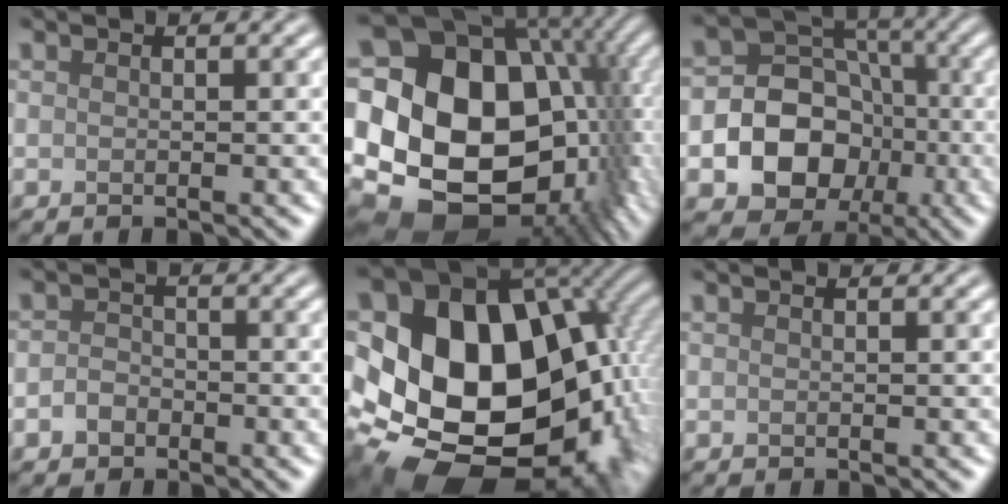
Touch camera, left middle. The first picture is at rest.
{"total": 21.1, "force": [0.0, 15.0, 14.8], "torque": [-0.237, -0.004, 0.029]}
{"total": 10.9, "force": [-2.8, 9.4, 4.7], "torque": [-0.068, 0.000, -0.075]}
{"total": 1.8, "force": [-0.9, 1.5, 0.7], "torque": [-0.010, 0.003, -0.022]}
{"total": 18.4, "force": [-1.1, 14.0, 11.8], "torque": [-0.192, -0.023, 0.000]}
{"total": 0.0}